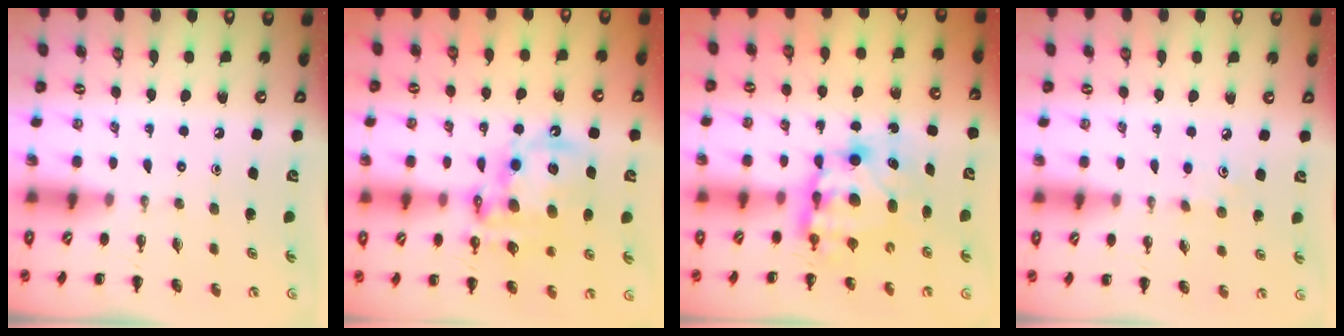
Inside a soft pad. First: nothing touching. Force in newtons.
{"total": 15.8, "press": 15.3, "slide": 3.8}
{"total": 7.7, "press": 7.5, "slide": 1.9}
{"total": 3.7, "press": 3.6, "slide": 1.0}